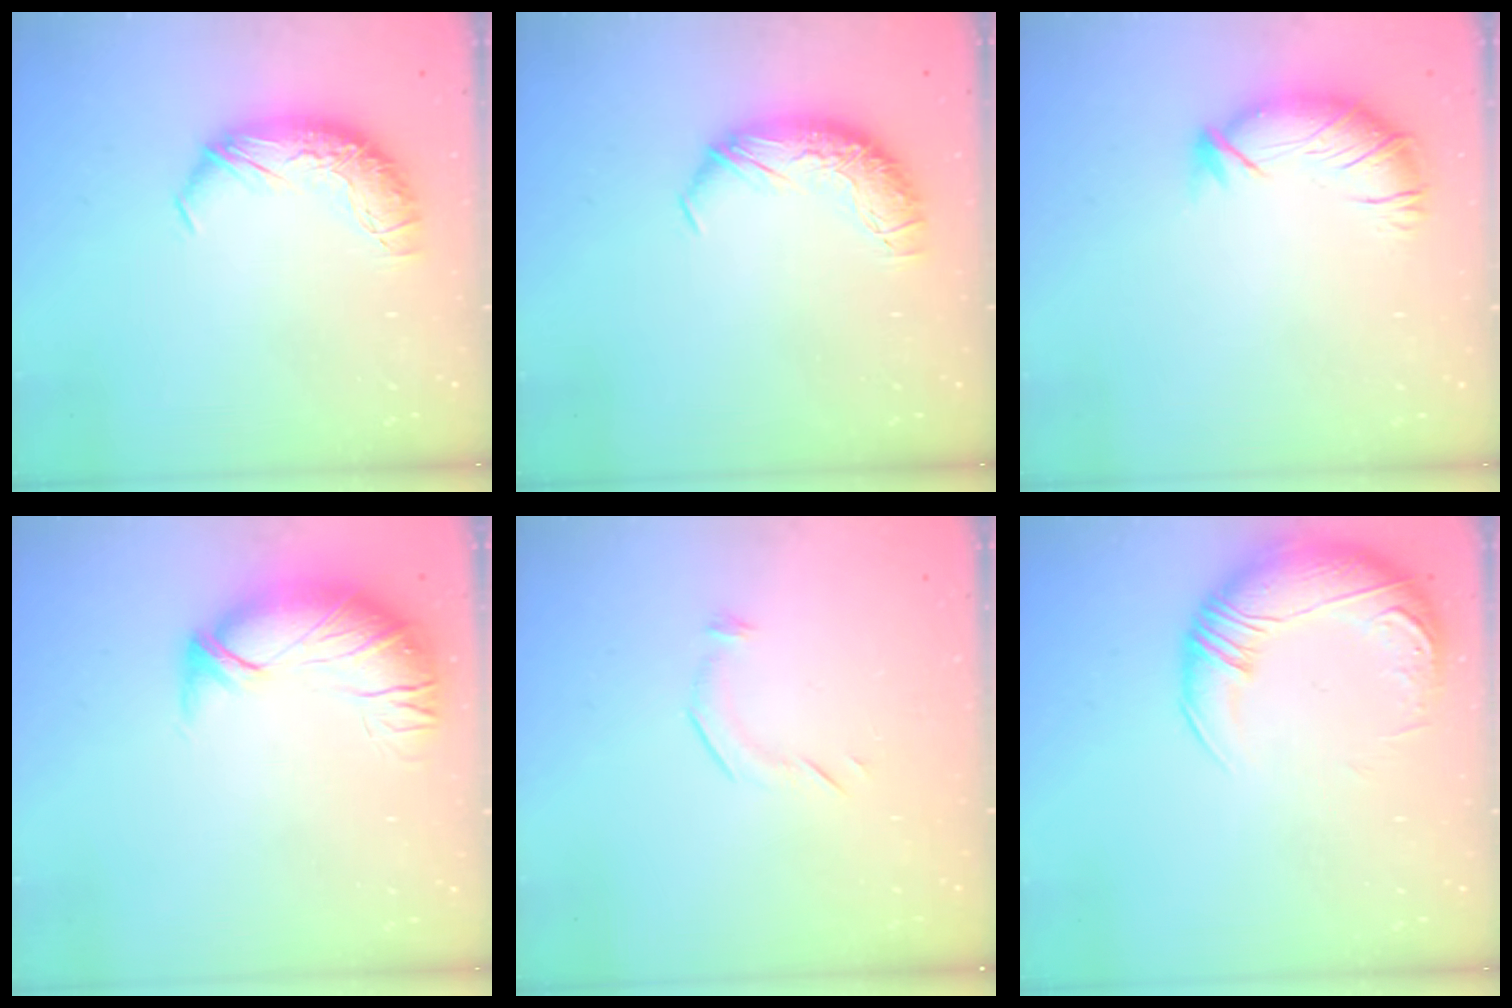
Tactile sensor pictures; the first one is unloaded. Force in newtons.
{"total": 0.0}
{"total": 2.8, "press": 2.0, "slide": 2.0}
{"total": 2.7, "press": 1.2, "slide": 2.4}
{"total": 5.2, "press": 5.2, "slide": 0.8}
{"total": 3.0, "press": 0.1, "slide": 3.0}